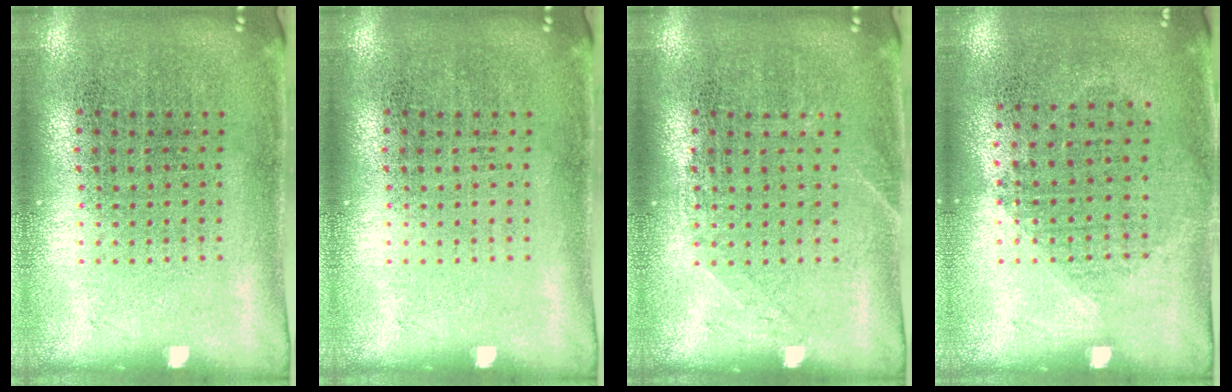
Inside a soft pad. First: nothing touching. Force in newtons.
{"total": 0.0}
{"total": 0.9, "press": 0.9, "slide": 0.2}
{"total": 1.0, "press": 0.9, "slide": 0.4}